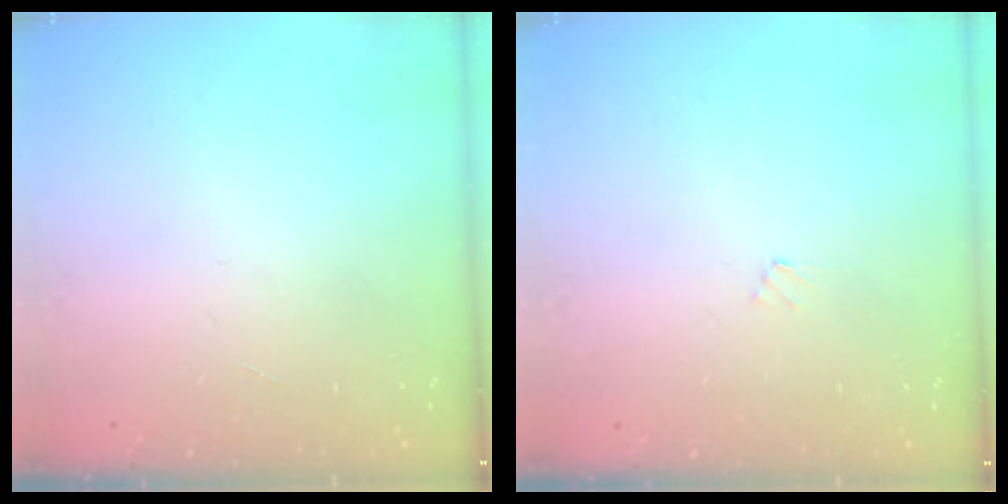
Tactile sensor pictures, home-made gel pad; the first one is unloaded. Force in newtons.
{"total": 2.4, "press": 2.3, "slide": 0.4}